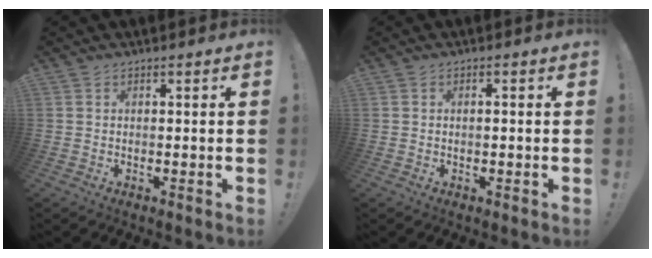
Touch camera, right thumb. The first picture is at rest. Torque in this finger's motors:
{"motor_torque": [-0.06, -0.26, -0.31, -0.05, 0.00]}